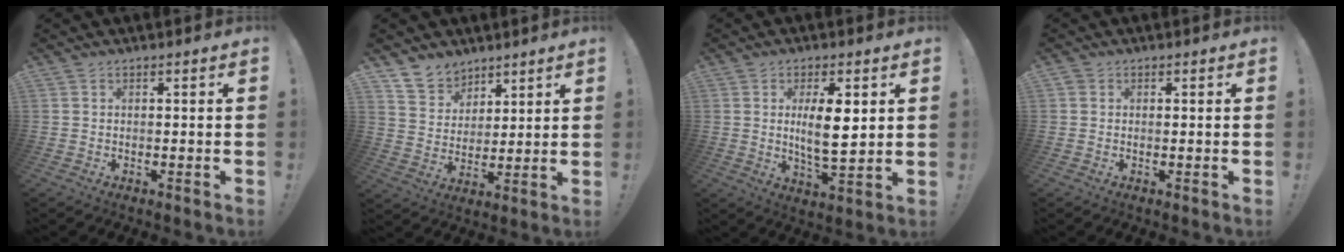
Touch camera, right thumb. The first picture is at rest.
{"total": 9.0, "force": [7.0, 5.5, 1.0], "torque": [-0.025, -0.055, 0.139]}
{"total": 10.1, "force": [1.8, 3.2, 9.4], "torque": [-0.168, -0.015, 0.022]}
{"total": 0.6, "force": [0.2, 0.5, 0.2], "torque": [-0.007, 0.003, 0.005]}